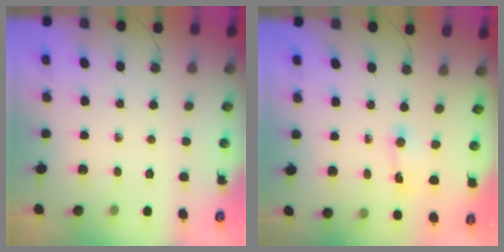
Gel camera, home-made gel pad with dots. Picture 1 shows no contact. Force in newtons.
{"total": 1.6, "press": 1.6, "slide": 0.2}